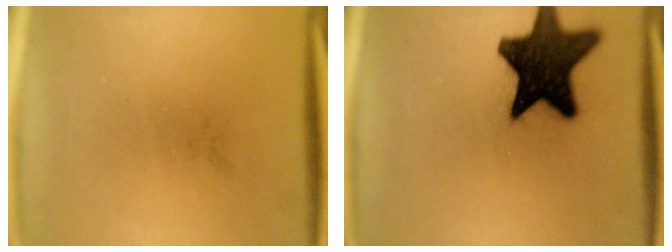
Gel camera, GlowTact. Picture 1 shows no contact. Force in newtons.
{"total": 18.0}